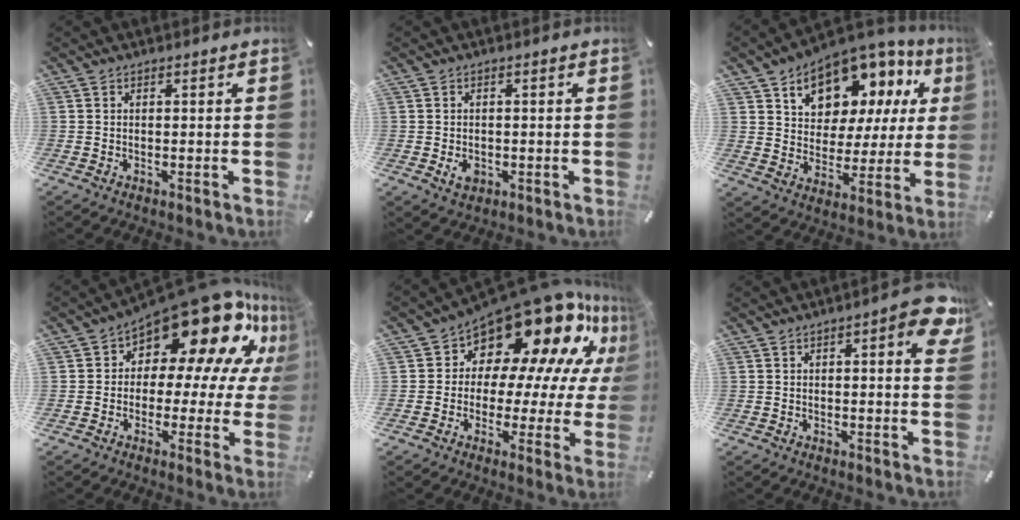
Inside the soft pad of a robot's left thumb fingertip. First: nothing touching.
{"total": 2.8, "force": [-0.7, 2.2, 1.6], "torque": [-0.028, -0.003, -0.016]}
{"total": 11.9, "force": [8.2, 7.8, 3.8], "torque": [-0.071, -0.067, 0.146]}
{"total": 20.5, "force": [12.3, 9.7, 13.3], "torque": [-0.191, -0.096, 0.209]}
{"total": 19.9, "force": [14.2, 9.7, 10.1], "torque": [-0.141, -0.126, 0.246]}
{"total": 8.2, "force": [3.1, 2.5, 7.1], "torque": [-0.095, -0.010, 0.048]}